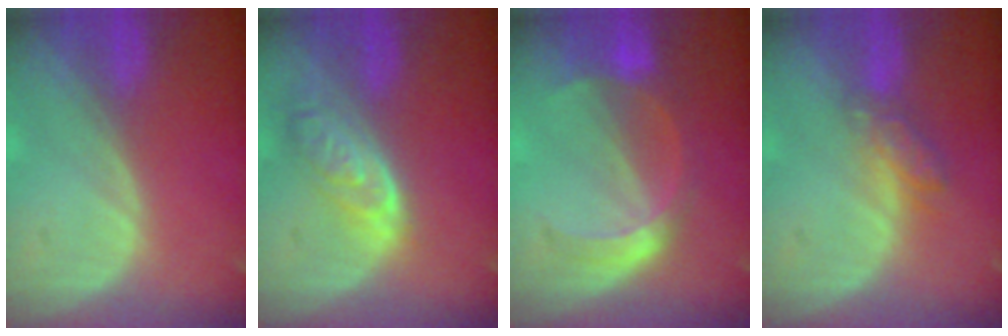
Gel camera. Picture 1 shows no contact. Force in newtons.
{"total": 6.3, "press": 5.7, "slide": 2.7}
{"total": 5.8, "press": 5.3, "slide": 2.3}
{"total": 4.4, "press": 4.0, "slide": 1.8}